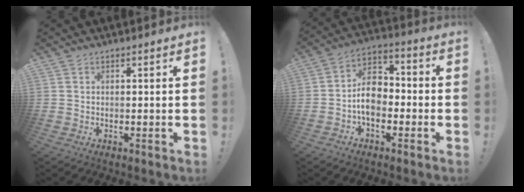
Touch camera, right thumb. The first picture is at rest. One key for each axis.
{"total": 11.5, "fx": -2.8, "fy": 8.1, "fz": 7.6, "tx": -0.141, "ty": 0.024, "tz": -0.047}